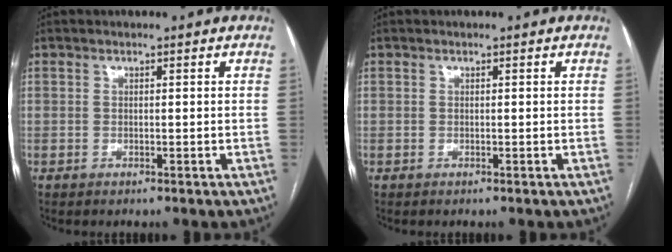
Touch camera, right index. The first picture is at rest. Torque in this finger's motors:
{"motor_torque": [0.00, 0.00, 0.00, 0.00]}